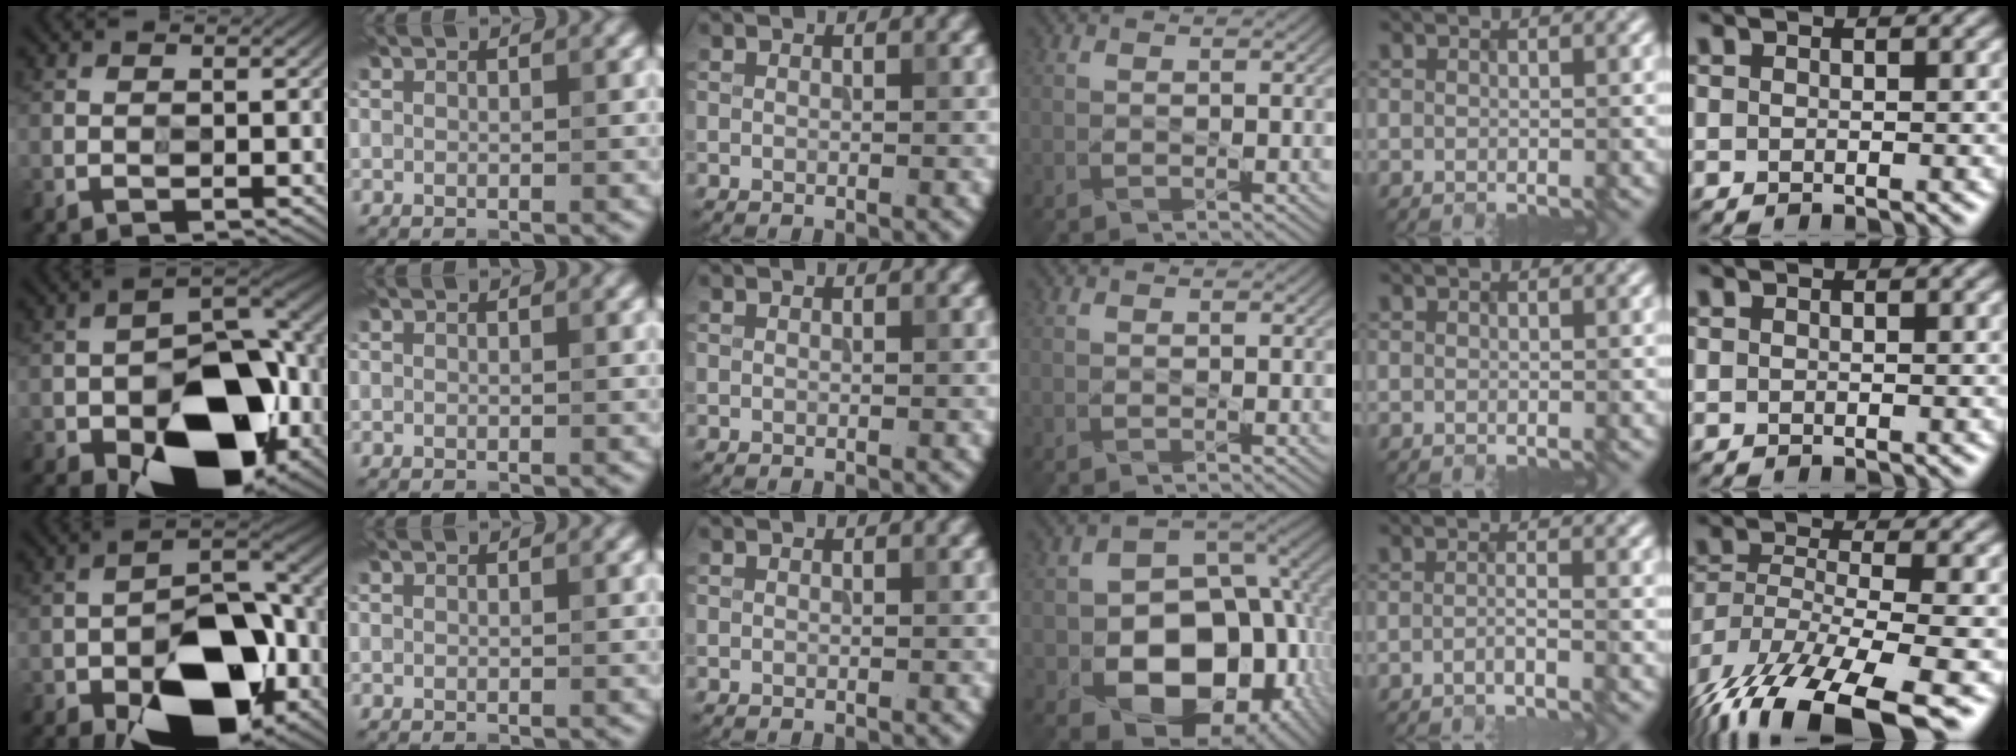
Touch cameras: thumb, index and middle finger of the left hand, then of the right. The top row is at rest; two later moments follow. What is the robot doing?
{"motion": "wipe", "object": "glasses"}